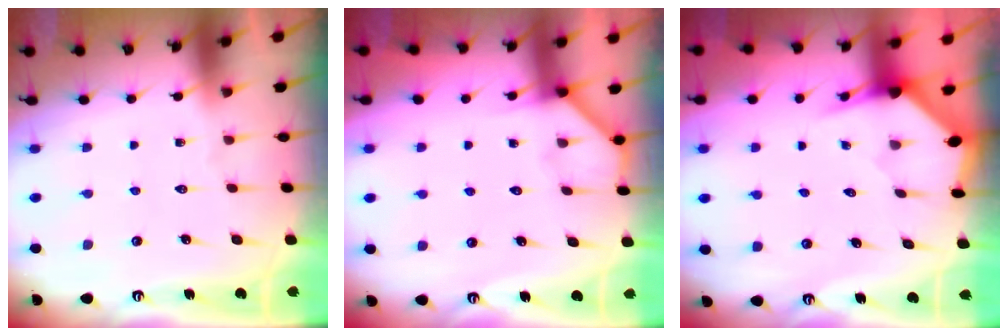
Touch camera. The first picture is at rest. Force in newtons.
{"total": 2.9, "press": 2.9, "slide": 0.5}
{"total": 3.2, "press": 3.2, "slide": 0.1}